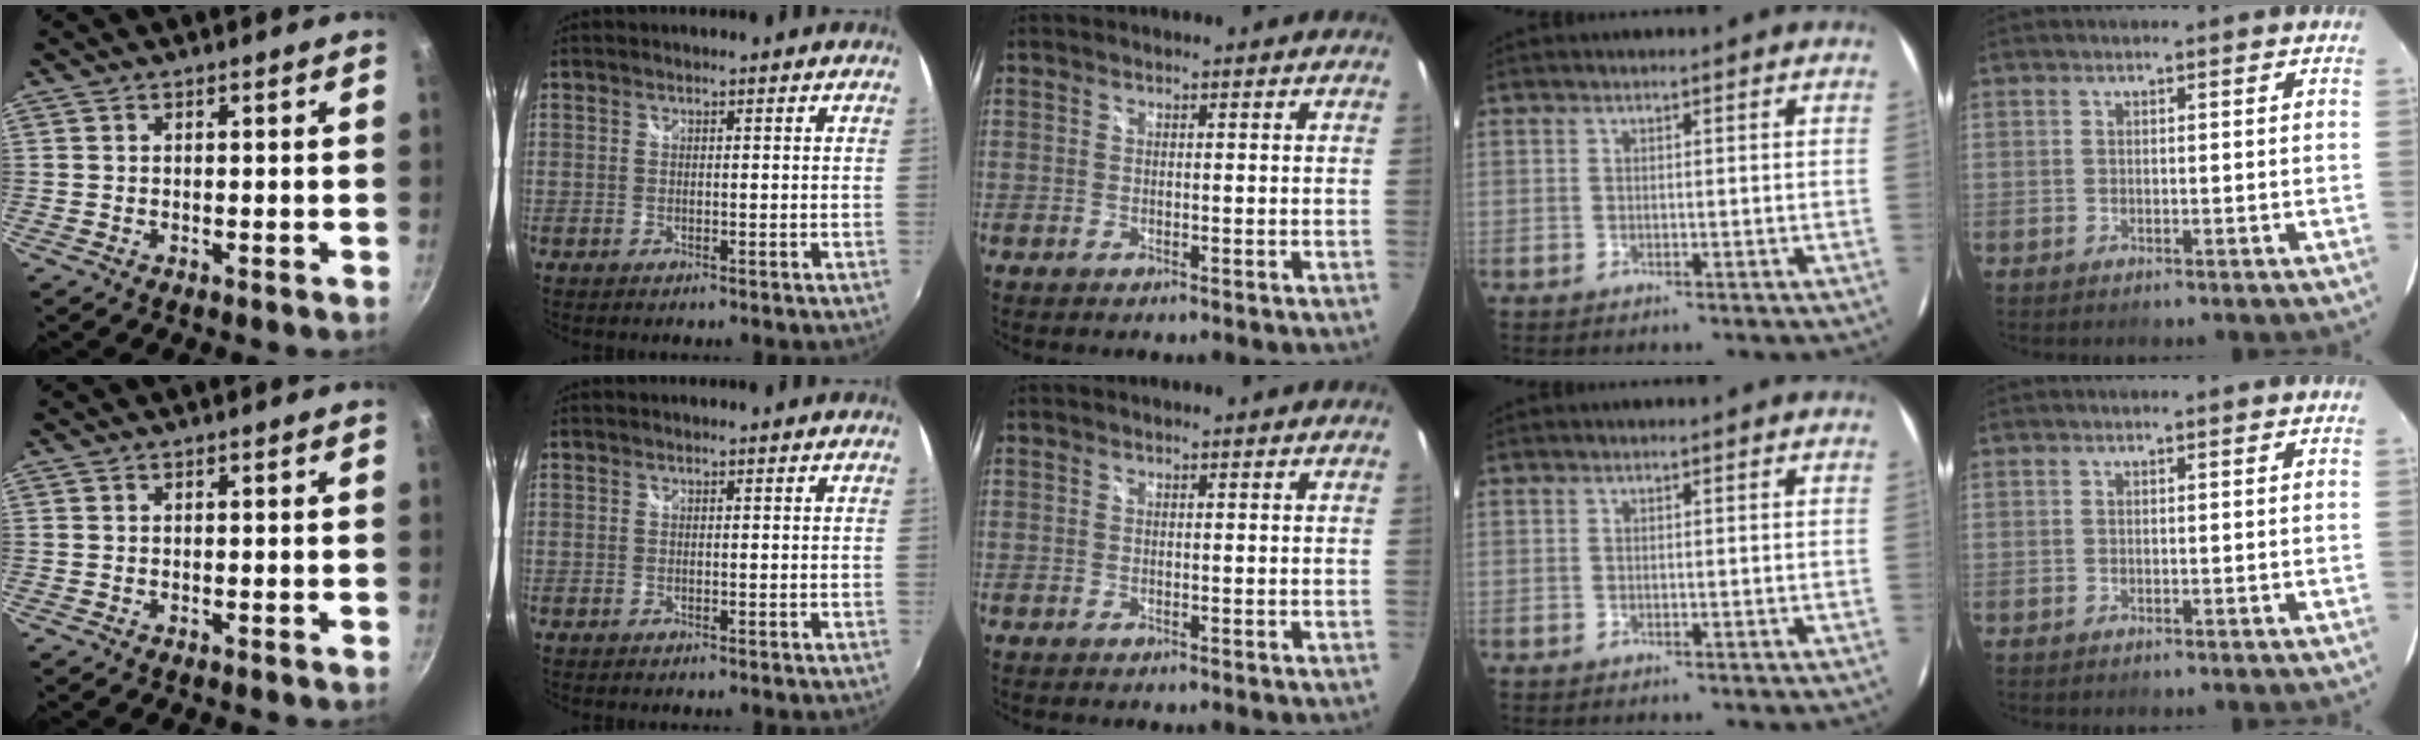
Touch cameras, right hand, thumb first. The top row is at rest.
{}